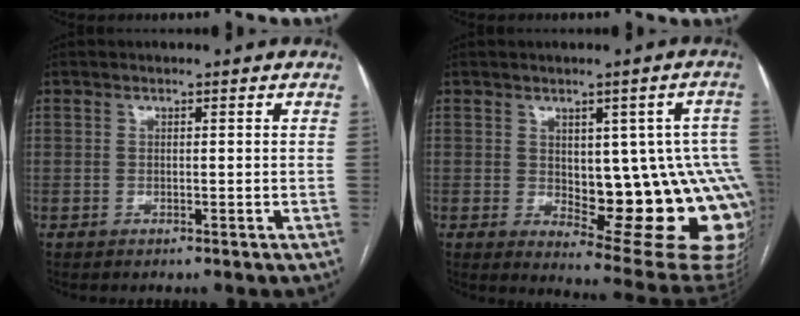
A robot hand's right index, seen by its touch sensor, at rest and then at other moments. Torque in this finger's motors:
{"motor_torque": [1.73, -0.41, 0.39, 0.08]}